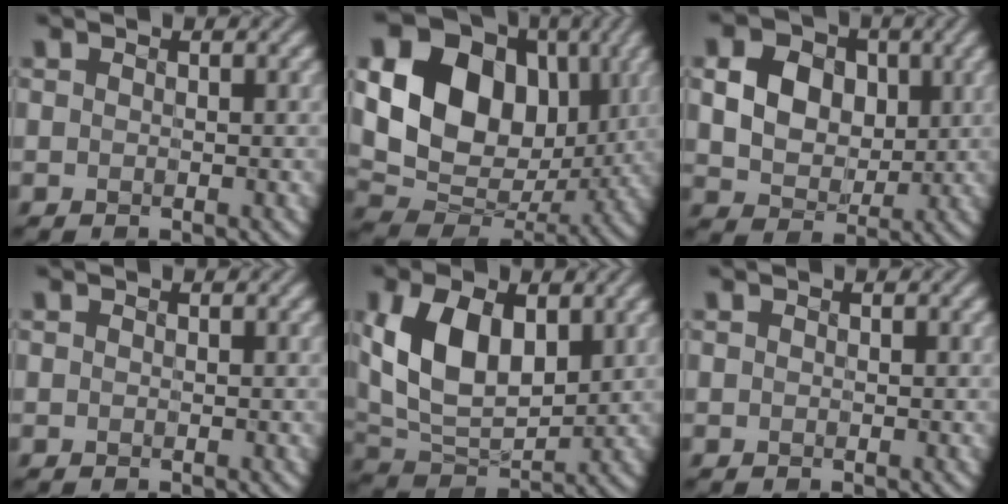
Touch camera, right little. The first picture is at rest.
{"total": 15.4, "force": [3.3, 11.7, 9.4], "torque": [-0.167, 0.025, 0.058]}
{"total": 9.2, "force": [2.4, 7.4, 4.8], "torque": [-0.114, 0.023, 0.048]}
{"total": 0.0}
{"total": 8.8, "force": [1.8, 5.2, 6.8], "torque": [-0.149, -0.001, 0.031]}
{"total": 0.0}